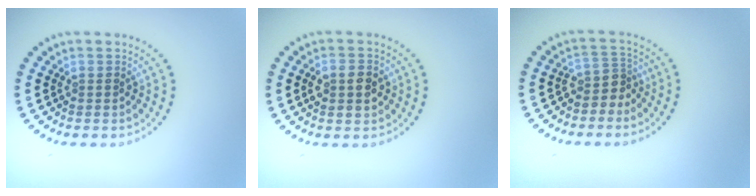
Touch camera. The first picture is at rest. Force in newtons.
{"total": 2.3, "press": 2.3, "slide": 0.0}
{"total": 2.3, "press": 1.6, "slide": 1.7}